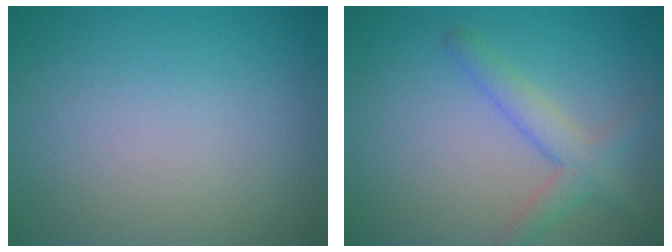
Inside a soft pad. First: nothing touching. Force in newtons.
{"total": 3.0, "press": 3.0, "slide": 0.2}